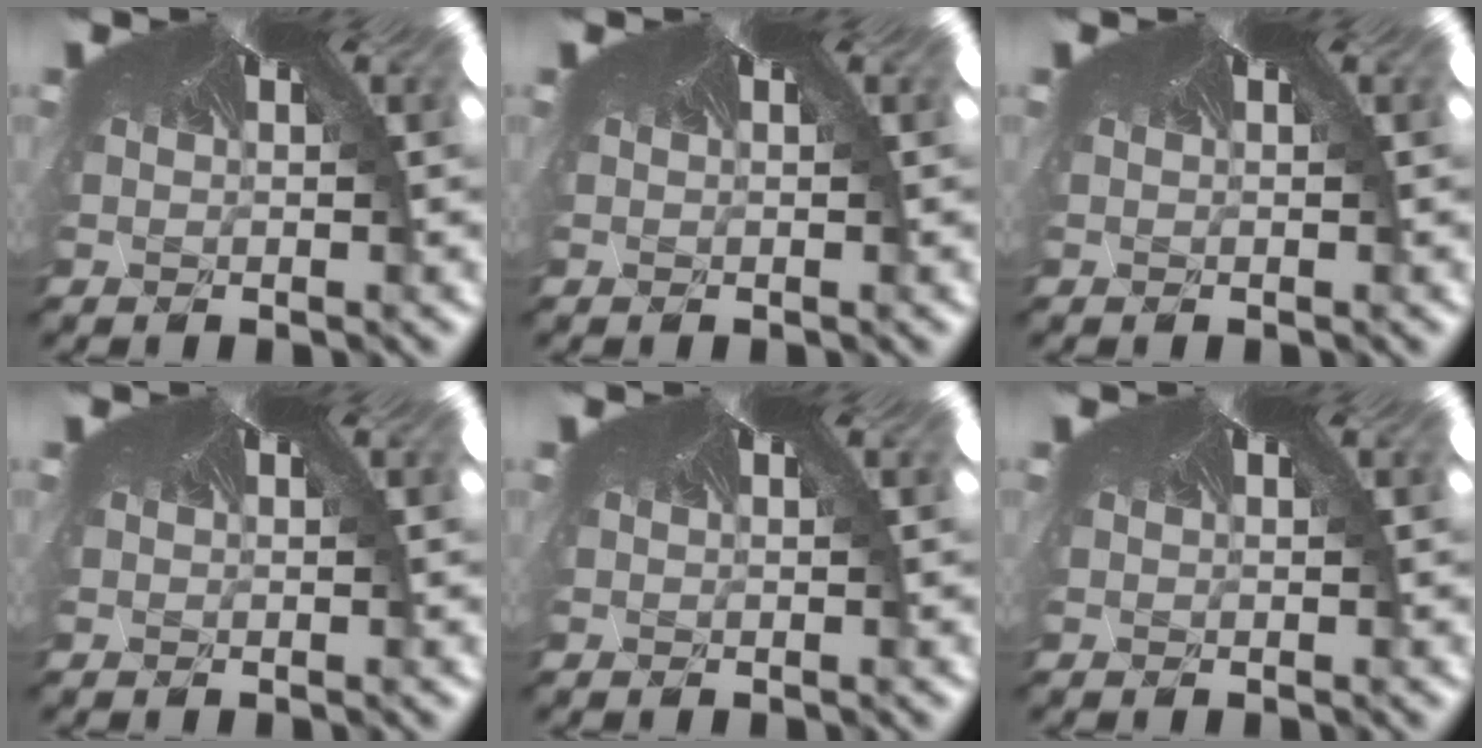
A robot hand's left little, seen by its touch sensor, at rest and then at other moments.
{"total": 0.0}
{"total": 0.0}
{"total": 0.0}
{"total": 0.0}
{"total": 0.0}